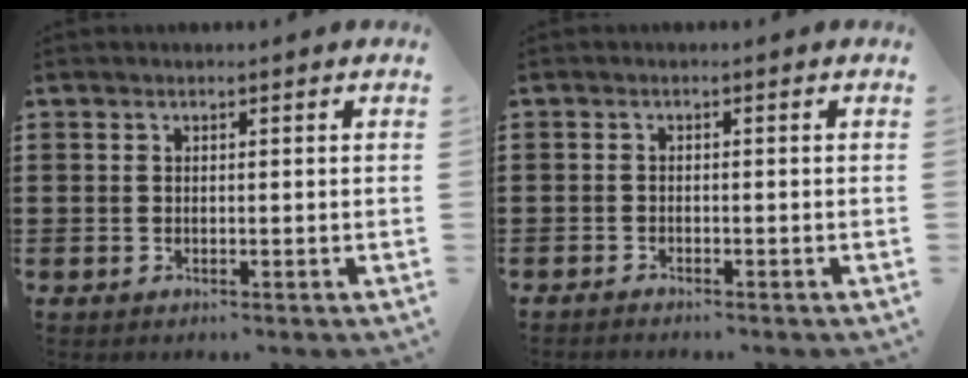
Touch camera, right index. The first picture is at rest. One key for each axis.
{"total": 1.0, "fx": -1.0, "fy": 0.0, "fz": -0.1, "tx": -0.001, "ty": 0.002, "tz": -0.020}